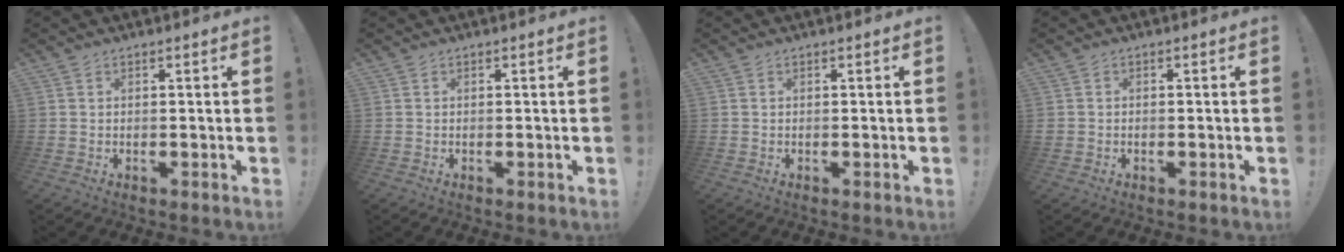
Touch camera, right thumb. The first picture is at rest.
{"total": 0.0}
{"total": 0.0}
{"total": 1.0, "force": [-0.7, 0.7, 0.4], "torque": [-0.006, 0.004, -0.012]}